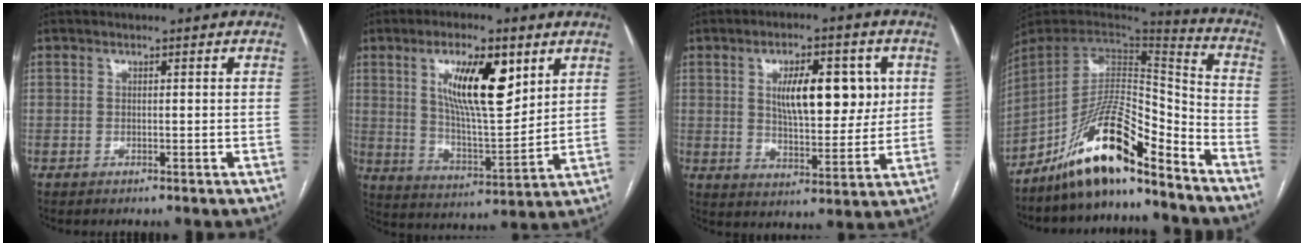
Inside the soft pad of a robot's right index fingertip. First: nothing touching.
{"total": 13.5, "force": [5.7, 3.7, 11.7], "torque": [-0.208, 0.000, 0.104]}
{"total": 11.5, "force": [3.1, 4.7, 10.1], "torque": [-0.153, 0.009, 0.054]}
{"total": 15.5, "force": [-12.2, 2.6, 9.3], "torque": [-0.157, 0.022, -0.216]}